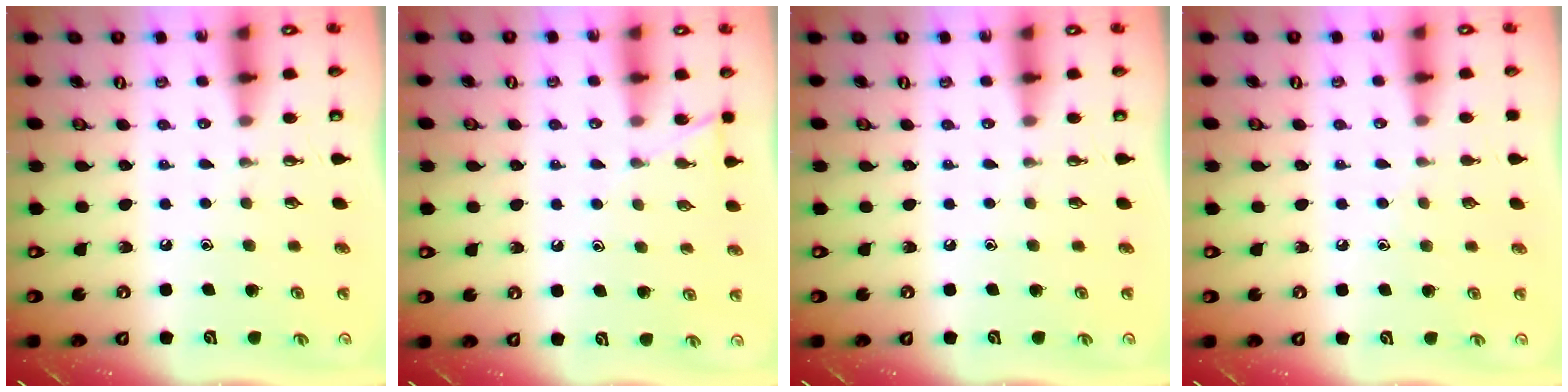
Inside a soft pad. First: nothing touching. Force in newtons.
{"total": 5.9, "press": 5.9, "slide": 0.6}
{"total": 0.0}
{"total": 4.4, "press": 4.4, "slide": 0.5}